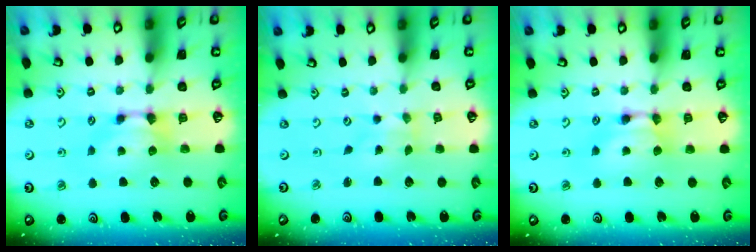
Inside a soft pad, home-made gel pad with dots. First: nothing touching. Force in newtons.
{"total": 3.4, "press": 3.4, "slide": 0.7}
{"total": 1.7, "press": 1.7, "slide": 0.1}